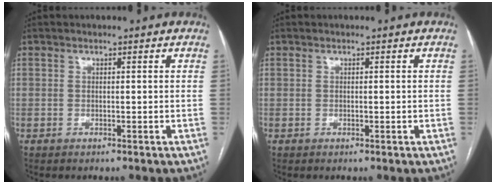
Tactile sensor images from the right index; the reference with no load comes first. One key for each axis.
{"total": 0.0}